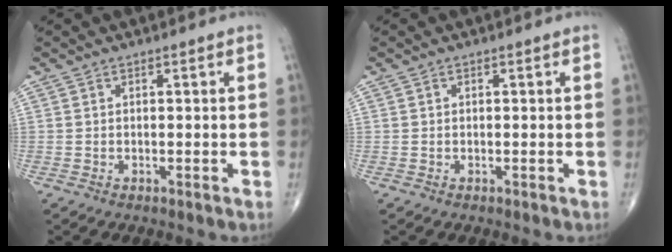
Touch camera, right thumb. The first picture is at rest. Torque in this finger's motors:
{"motor_torque": [-0.14, 0.32, 0.20, 0.07, 0.02]}